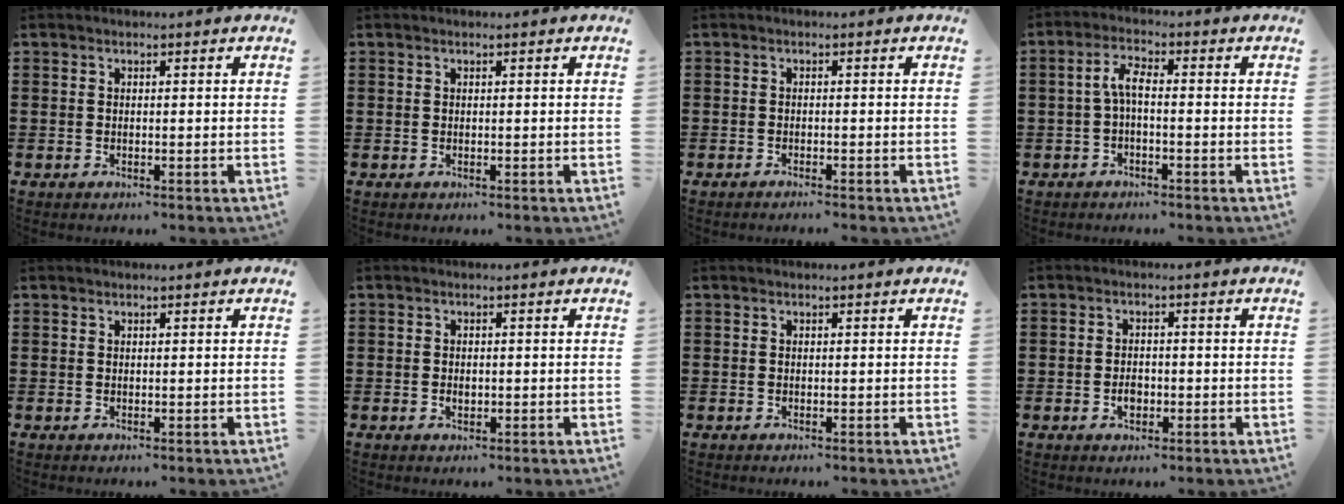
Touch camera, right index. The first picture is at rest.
{"total": 0.0}
{"total": 0.8, "force": [-0.7, -0.1, 0.2], "torque": [-0.005, -0.002, -0.014]}
{"total": 3.9, "force": [-0.6, 1.2, 3.6], "torque": [-0.090, 0.001, -0.021]}
{"total": 0.0}
{"total": 1.0, "force": [-0.1, 0.7, 0.7], "torque": [-0.015, 0.002, -0.003]}
{"total": 0.0}
{"total": 2.2, "force": [-0.7, 1.4, 1.6], "torque": [-0.032, 0.000, -0.012]}